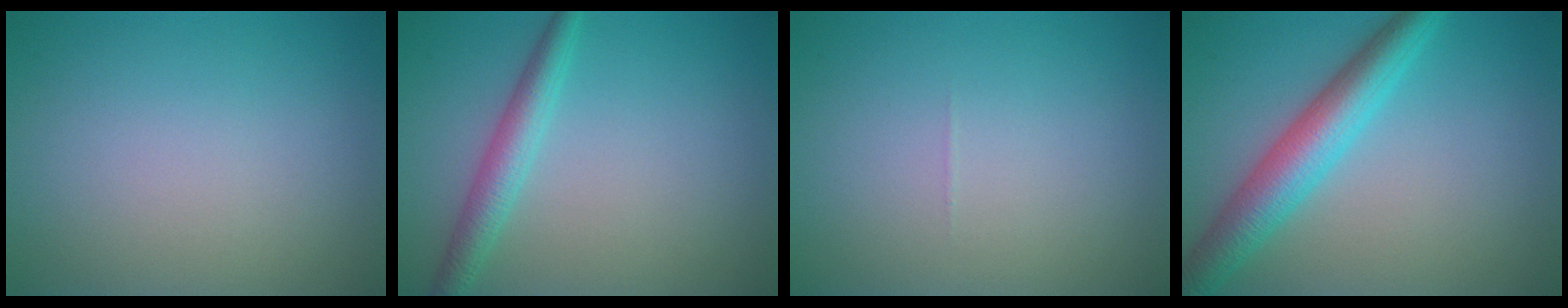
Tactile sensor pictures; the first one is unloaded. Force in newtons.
{"total": 2.8, "press": 2.8, "slide": 0.1}
{"total": 0.0}
{"total": 5.6, "press": 5.6, "slide": 0.1}